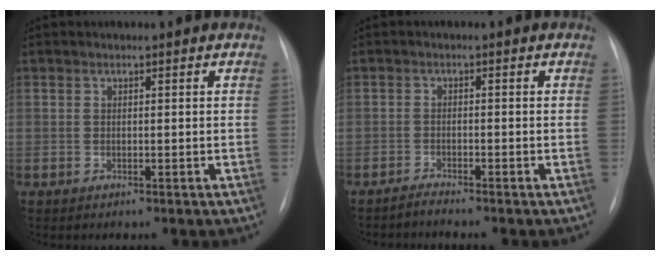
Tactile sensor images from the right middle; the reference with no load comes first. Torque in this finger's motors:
{"motor_torque": [-0.20, -0.06, -0.05, 0.01]}